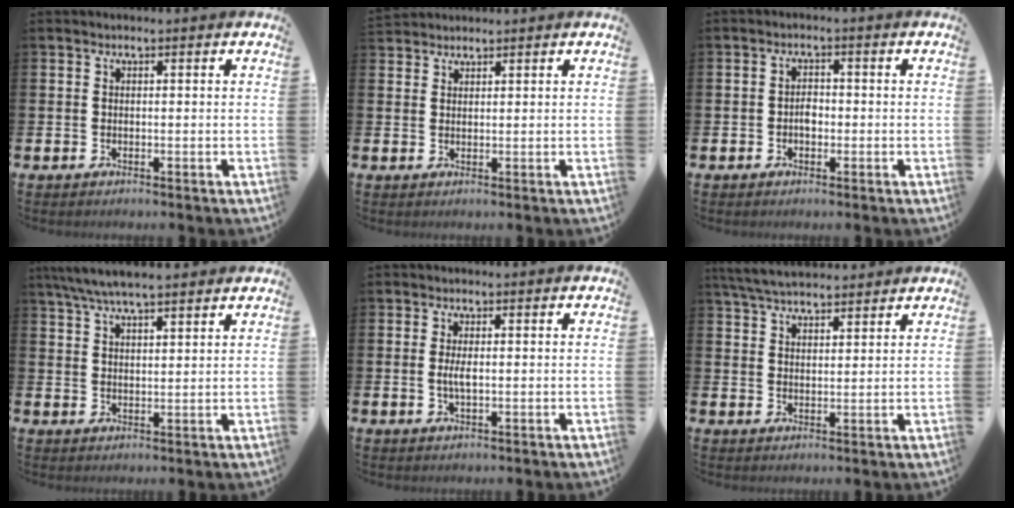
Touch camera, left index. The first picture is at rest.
{"total": 2.0, "force": [1.9, 0.5, -0.1], "torque": [0.004, -0.005, 0.036]}
{"total": 2.0, "force": [-0.5, 1.4, 1.3], "torque": [-0.013, 0.002, -0.014]}
{"total": 6.1, "force": [5.5, 1.0, 2.4], "torque": [-0.056, -0.016, 0.101]}
{"total": 2.3, "force": [0.0, 0.8, 2.1], "torque": [-0.038, 0.001, -0.003]}
{"total": 5.0, "force": [4.8, 1.0, 1.2], "torque": [-0.039, -0.018, 0.089]}